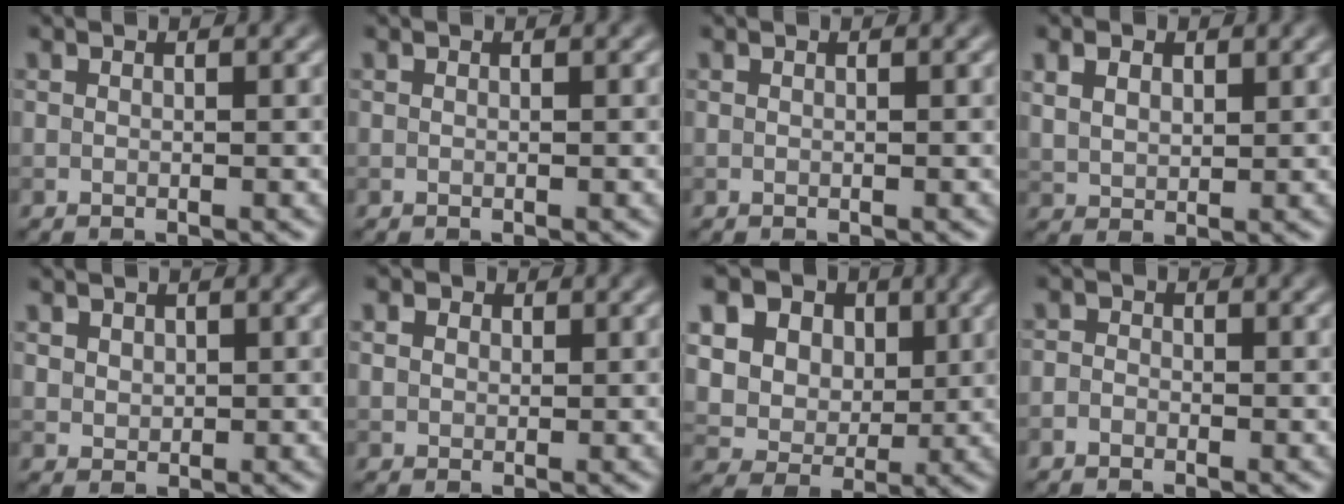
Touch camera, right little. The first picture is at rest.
{"total": 0.0}
{"total": 0.0}
{"total": 2.5, "force": [1.2, 1.6, 1.5], "torque": [-0.033, 0.000, 0.027]}
{"total": 1.3, "force": [0.7, 1.0, 0.4], "torque": [-0.009, -0.005, 0.021]}
{"total": 2.5, "force": [1.2, 1.9, 1.0], "torque": [-0.024, 0.009, 0.011]}
{"total": 17.3, "force": [7.5, 13.7, 7.4], "torque": [-0.176, 0.030, 0.124]}
{"total": 1.0, "force": [-0.6, 0.7, 0.4], "torque": [0.000, -0.001, -0.019]}